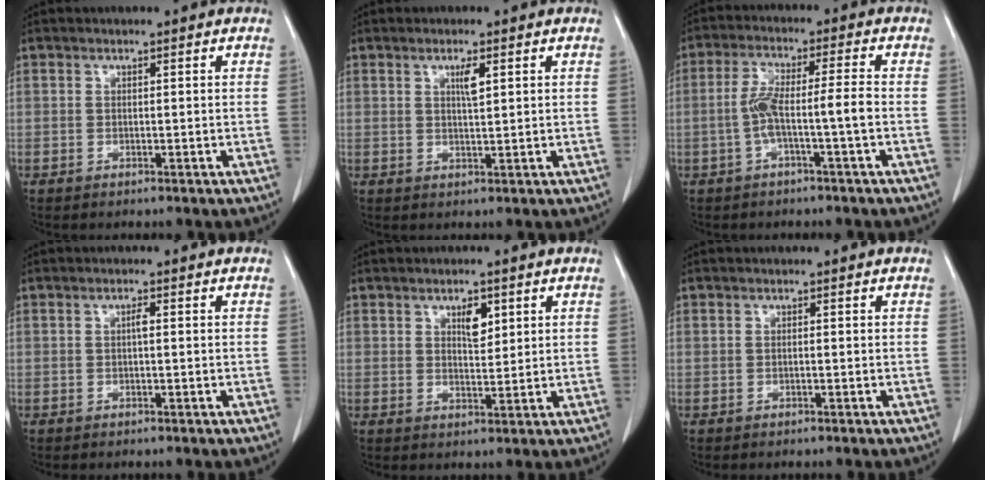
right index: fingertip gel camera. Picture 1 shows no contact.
{"total": 2.4, "force": [1.1, 0.3, 2.2], "torque": [-0.039, -0.002, 0.018]}
{"total": 6.3, "force": [-1.7, -0.1, 6.1], "torque": [-0.121, 0.021, -0.027]}
{"total": 1.0, "force": [0.1, 0.1, 1.0], "torque": [-0.017, 0.002, 0.001]}
{"total": 3.4, "force": [1.7, 1.4, 2.6], "torque": [-0.043, -0.003, 0.030]}
{"total": 0.0}